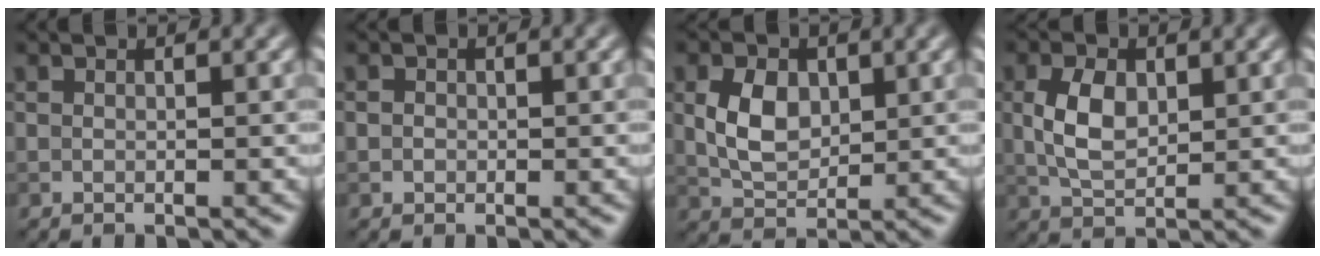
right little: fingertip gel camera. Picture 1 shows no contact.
{"total": 0.7, "force": [0.0, 0.7, 0.2], "torque": [0.002, -0.005, -0.002]}
{"total": 4.0, "force": [0.7, 2.8, 2.9], "torque": [-0.061, 0.001, 0.012]}
{"total": 3.9, "force": [0.6, 2.3, 3.1], "torque": [-0.072, 0.002, 0.013]}